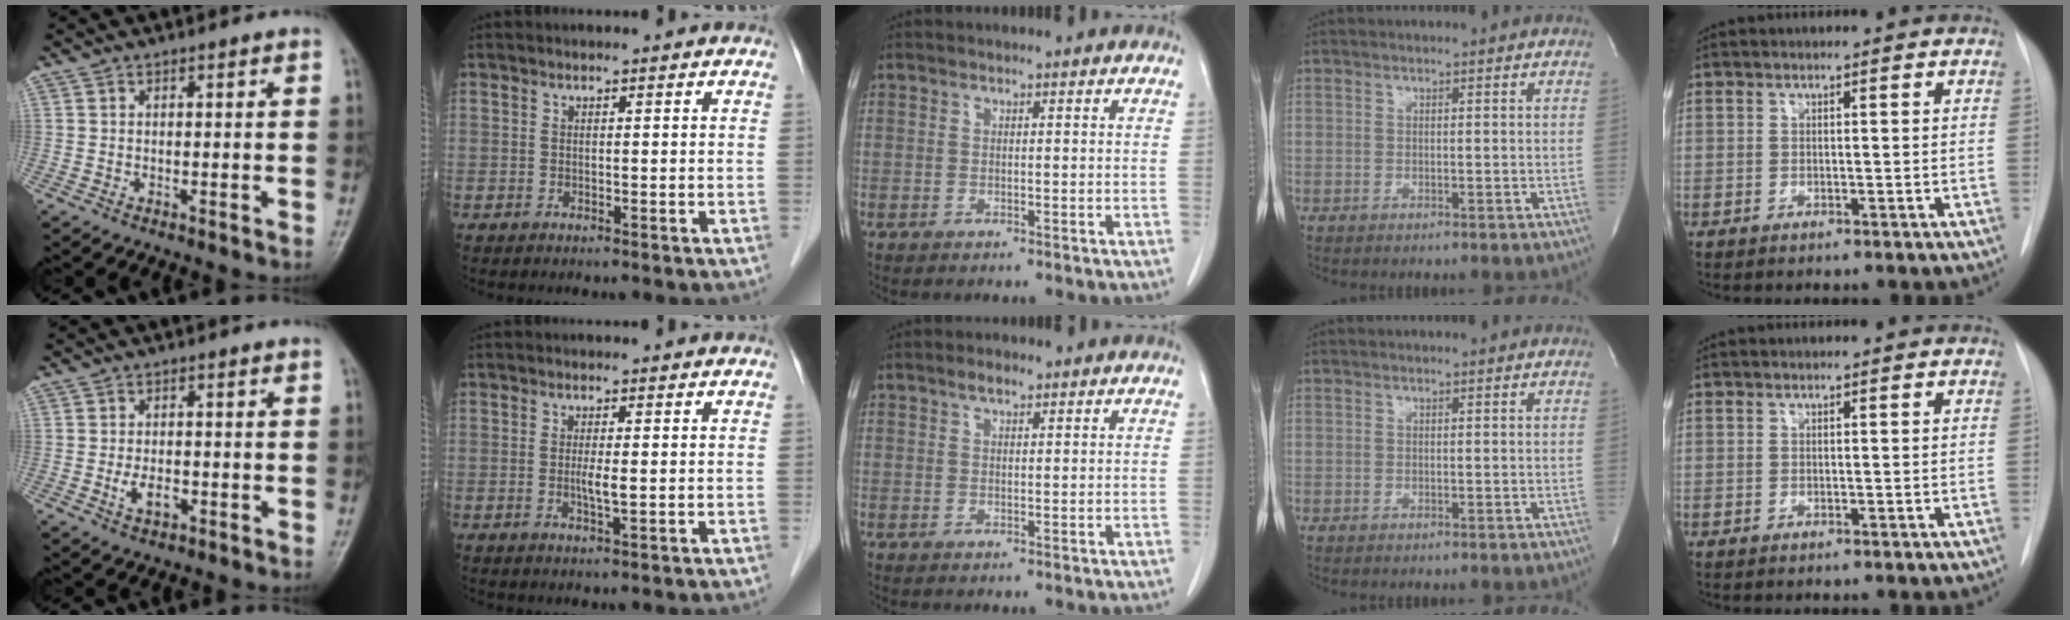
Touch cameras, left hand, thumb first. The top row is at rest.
{"thumb": {"total": 3.5, "force": [-1.1, 2.1, 2.6], "torque": [-0.044, 0.004, -0.017]}, "index": {"total": 2.0, "force": [-0.3, 0.1, 2.0], "torque": [-0.042, -0.007, -0.004]}, "middle": {"total": 1.8, "force": [1.3, 0.7, 1.1], "torque": [-0.023, 0.005, 0.022]}}